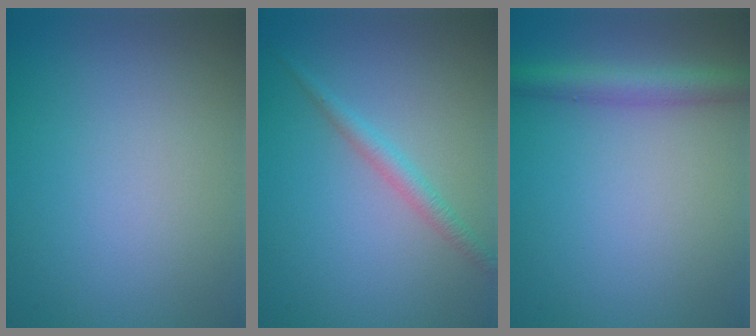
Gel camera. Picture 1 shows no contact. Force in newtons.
{"total": 1.7, "press": 1.7, "slide": 0.0}
{"total": 3.1, "press": 3.1, "slide": 0.1}